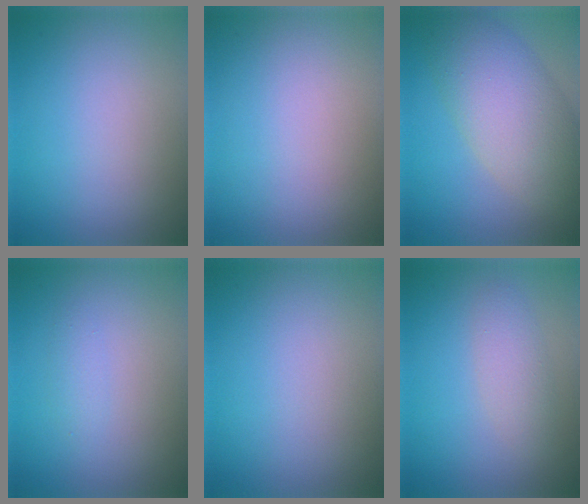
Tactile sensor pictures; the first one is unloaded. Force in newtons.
{"total": 0.0}
{"total": 7.5, "press": 7.5, "slide": 0.2}
{"total": 0.8, "press": 0.8, "slide": 0.0}
{"total": 0.0}
{"total": 2.0, "press": 2.0, "slide": 0.1}